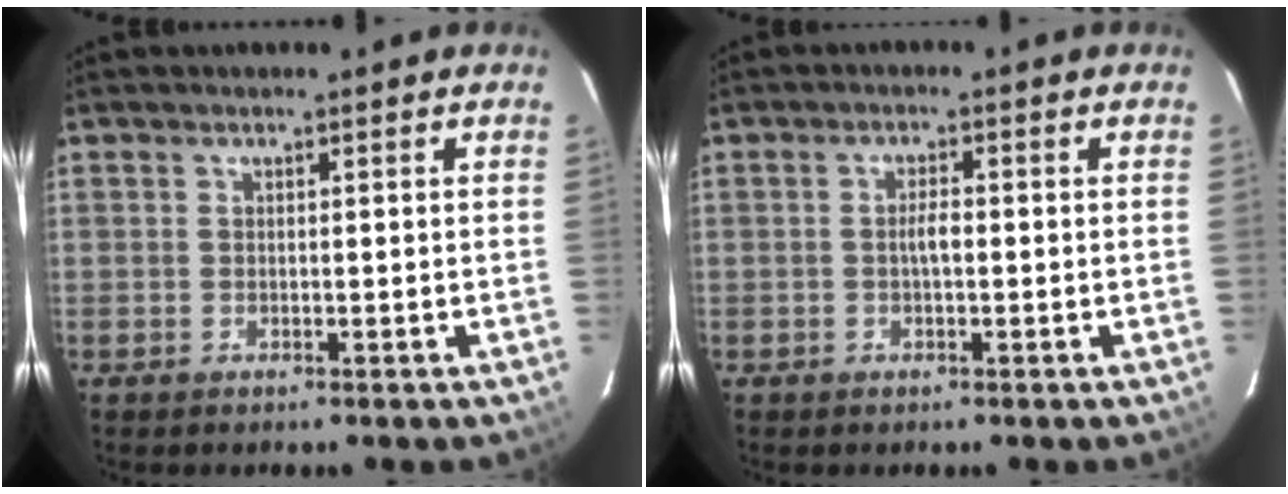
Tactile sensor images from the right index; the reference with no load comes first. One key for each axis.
{"total": 2.2, "fx": -0.3, "fy": 0.8, "fz": 2.0, "tx": -0.038, "ty": 0.004, "tz": -0.006}